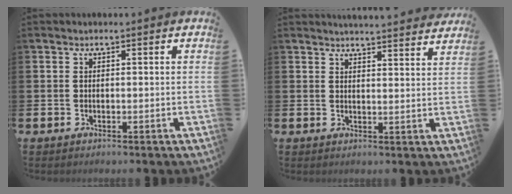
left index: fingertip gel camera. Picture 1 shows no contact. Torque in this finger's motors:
{"motor_torque": [0.98, -1.16, 0.51, 0.04]}